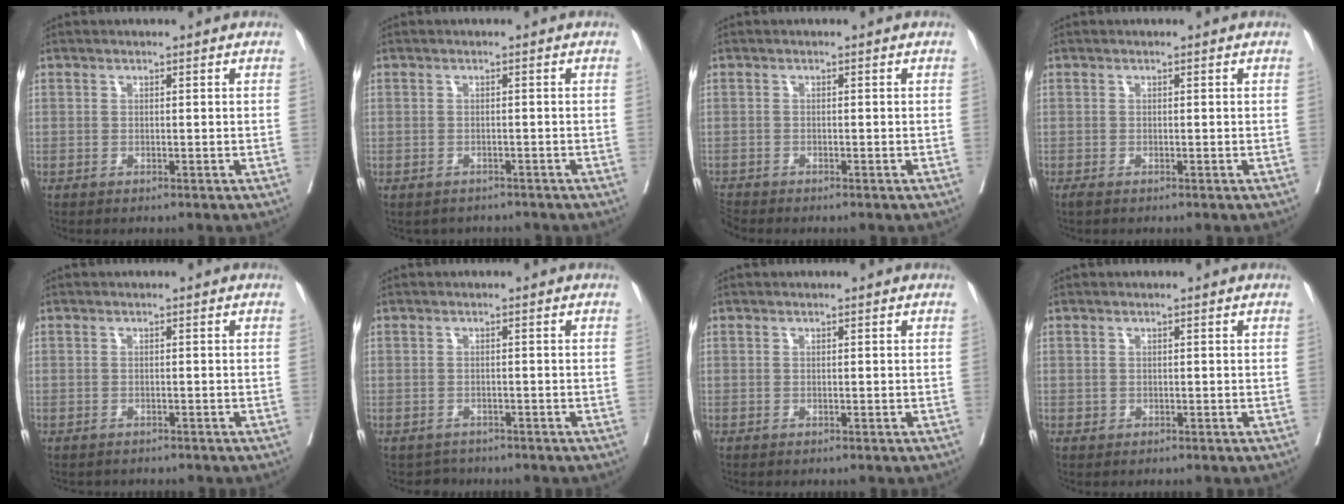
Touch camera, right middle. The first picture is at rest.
{"total": 3.3, "force": [-2.9, 1.5, 0.4], "torque": [-0.002, 0.006, -0.035]}
{"total": 1.8, "force": [-1.8, -0.4, -0.1], "torque": [-0.003, -0.012, -0.036]}
{"total": 0.6, "force": [-0.5, 0.0, 0.4], "torque": [-0.010, -0.005, -0.010]}
{"total": 2.2, "force": [-2.0, 0.9, 0.4], "torque": [-0.012, -0.002, -0.026]}
{"total": 2.0, "force": [-1.7, 0.9, -0.5], "torque": [0.006, 0.000, -0.028]}
{"total": 0.0}
{"total": 0.0}